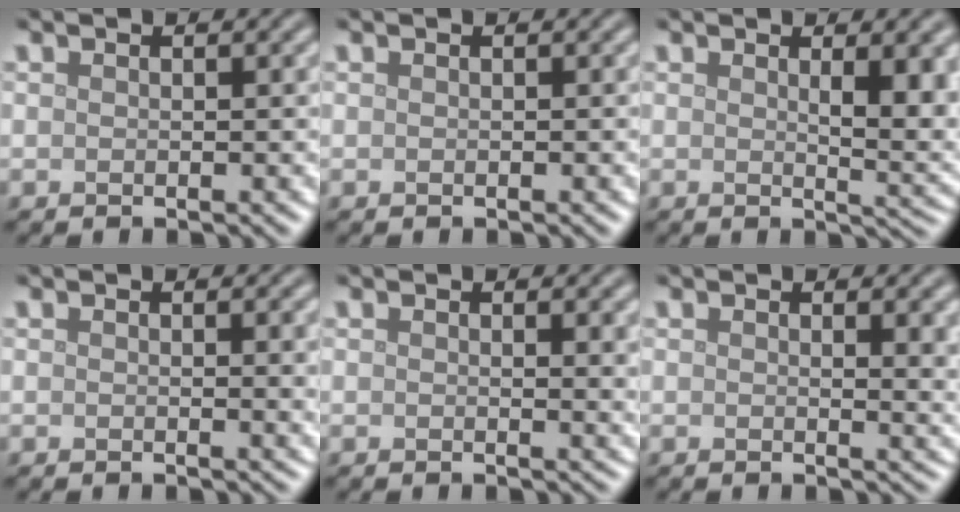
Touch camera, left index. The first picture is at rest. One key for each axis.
{"total": 0.0}
{"total": 4.9, "fx": 1.2, "fy": 1.4, "fz": 4.5, "tx": -0.055, "ty": -0.005, "tz": 0.023}
{"total": 2.2, "fx": 0.4, "fy": 0.6, "fz": 2.0, "tx": -0.018, "ty": 0.000, "tz": 0.003}
{"total": 1.9, "fx": 0.7, "fy": 0.6, "fz": 1.7, "tx": -0.011, "ty": 0.000, "tz": 0.008}
{"total": 3.0, "fx": 1.0, "fy": 1.0, "fz": 2.6, "tx": -0.023, "ty": -0.002, "tz": 0.014}